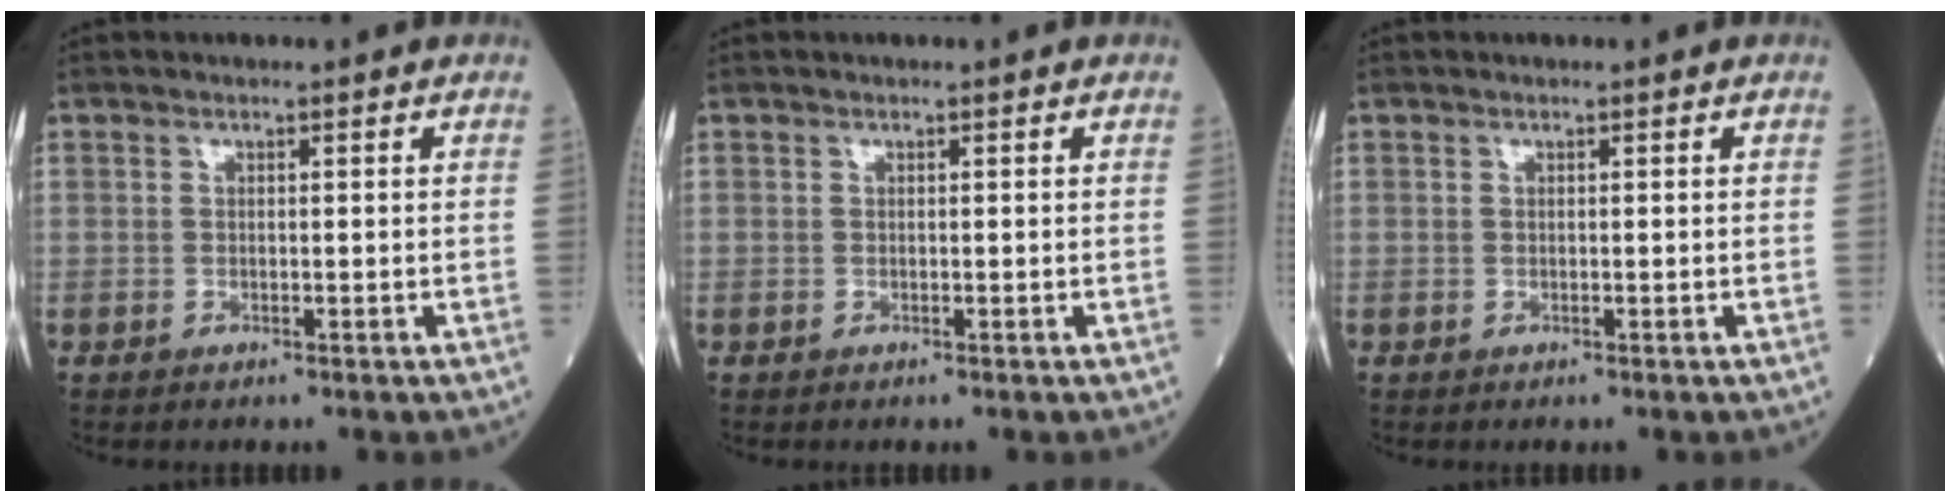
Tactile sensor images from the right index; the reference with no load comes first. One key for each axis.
{"total": 0.0}
{"total": 0.0}